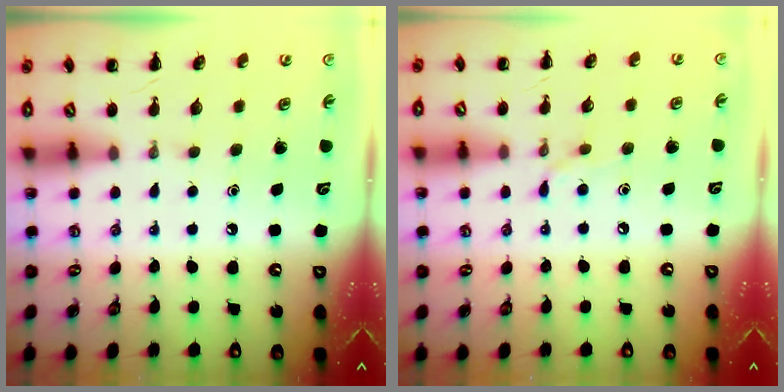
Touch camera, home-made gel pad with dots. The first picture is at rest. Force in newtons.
{"total": 5.1, "press": 4.9, "slide": 1.6}